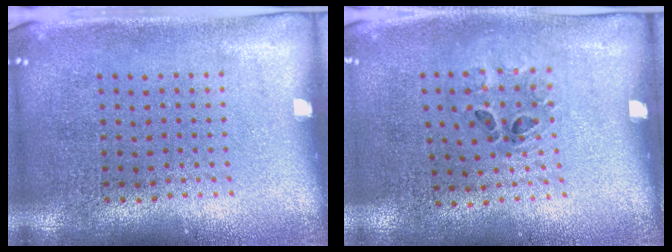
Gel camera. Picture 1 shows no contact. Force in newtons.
{"total": 1.2, "press": 0.6, "slide": 1.0}